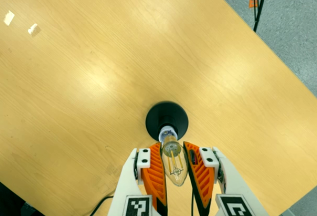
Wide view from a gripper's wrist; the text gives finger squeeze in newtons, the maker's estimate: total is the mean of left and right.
{"total": 20.5, "left": 22.2, "right": 18.9}